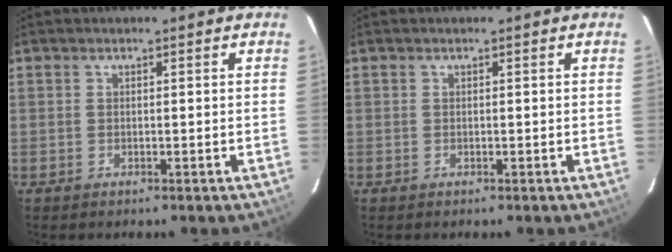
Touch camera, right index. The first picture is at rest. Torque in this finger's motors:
{"motor_torque": [0.00, 0.00, 0.00, 0.01]}